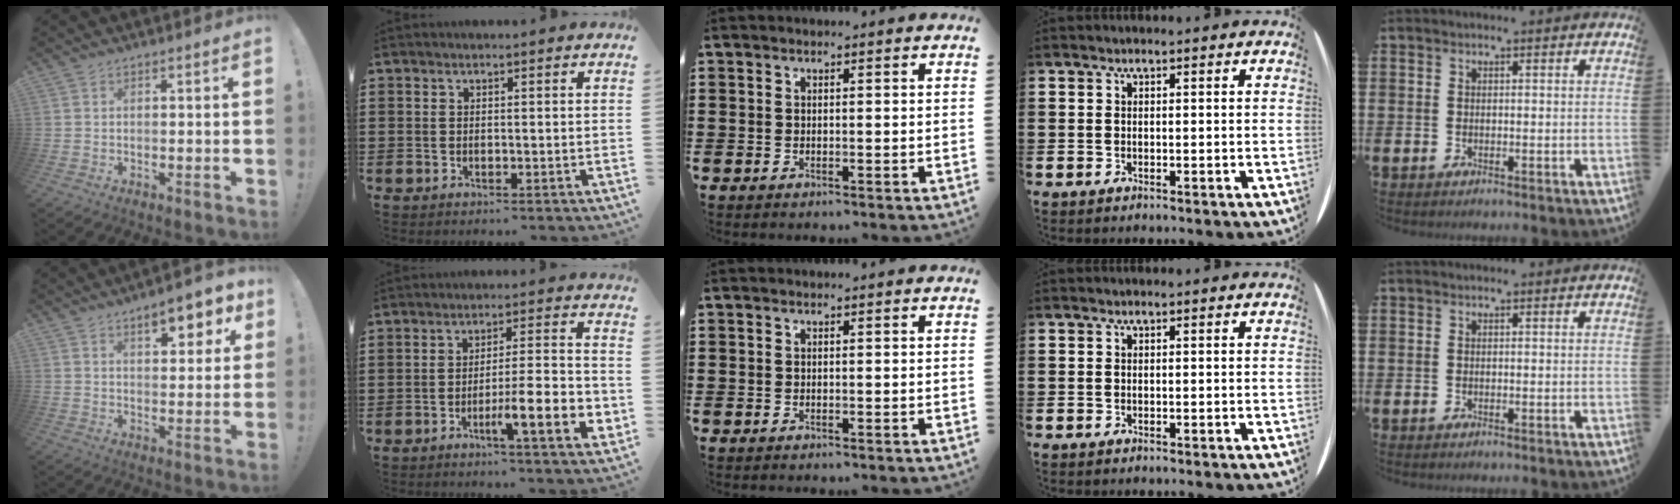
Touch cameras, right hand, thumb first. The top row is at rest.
{"thumb": {"total": 9.4, "force": [5.4, 3.3, 6.9], "torque": [-0.082, -0.029, 0.086]}, "index": {"total": 9.9, "force": [-3.8, 1.4, 9.1], "torque": [-0.151, -0.003, -0.065]}}